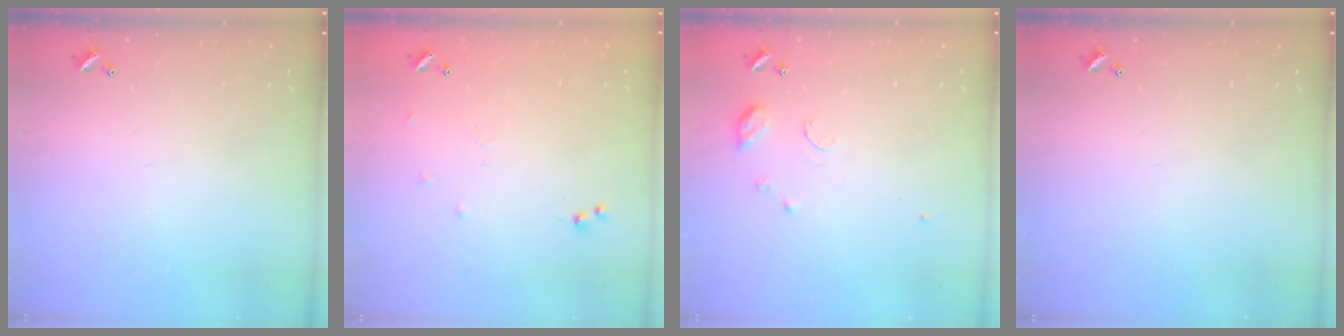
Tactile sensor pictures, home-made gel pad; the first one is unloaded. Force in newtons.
{"total": 6.3, "press": 6.3, "slide": 0.7}
{"total": 7.9, "press": 7.8, "slide": 0.8}
{"total": 0.0}